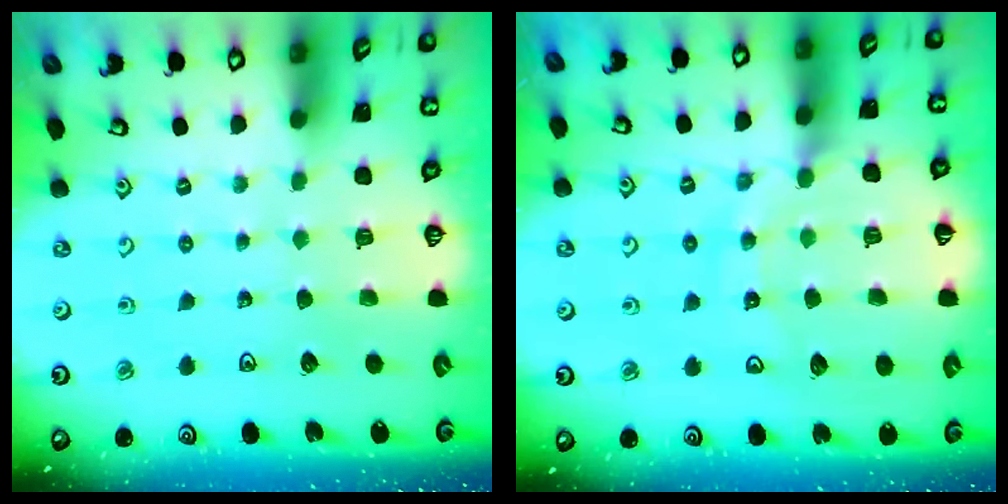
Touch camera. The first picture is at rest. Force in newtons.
{"total": 12.9, "press": 12.8, "slide": 1.5}